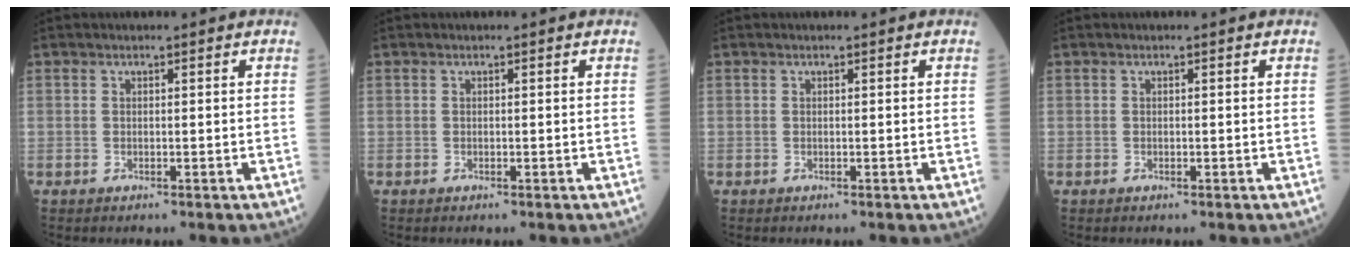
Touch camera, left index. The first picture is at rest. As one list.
[{"total": 0.0}, {"total": 0.0}, {"total": 0.0}]